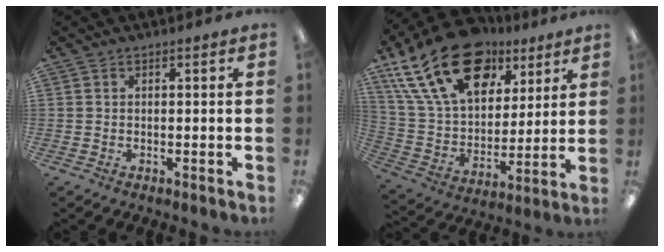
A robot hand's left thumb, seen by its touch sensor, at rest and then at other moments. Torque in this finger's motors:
{"motor_torque": [0.92, 1.00, 1.39, -1.38, 0.20]}